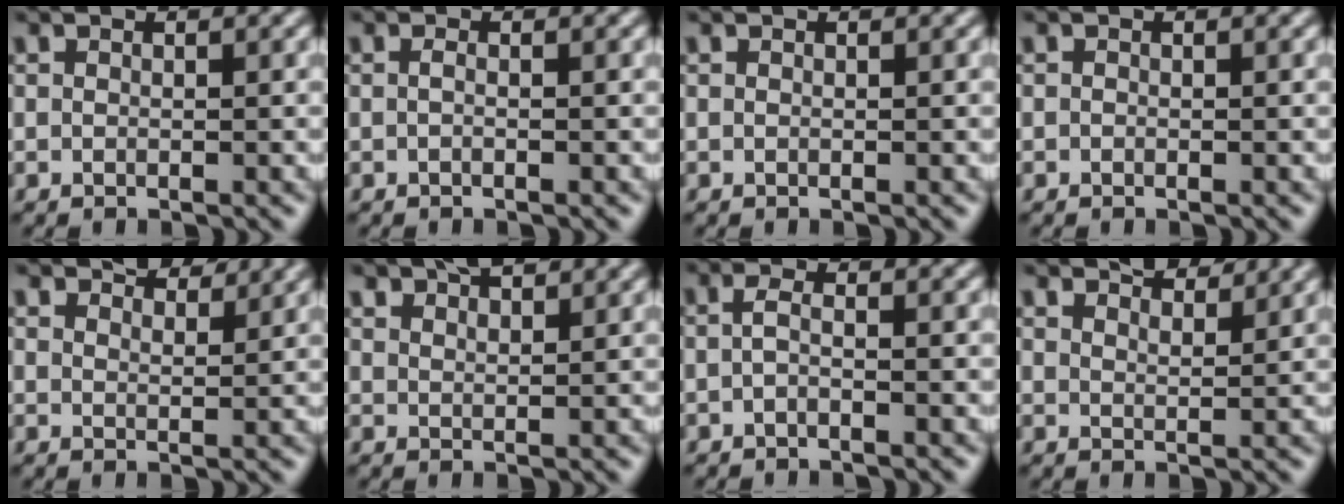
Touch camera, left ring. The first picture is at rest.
{"total": 0.5, "force": [-0.2, 0.1, 0.5], "torque": [-0.011, -0.001, -0.005]}
{"total": 0.0}
{"total": 0.0}
{"total": 3.3, "force": [3.1, 0.5, 0.9], "torque": [-0.015, -0.001, 0.045]}
{"total": 3.2, "force": [2.8, 0.8, 1.3], "torque": [-0.023, 0.005, 0.048]}
{"total": 1.1, "force": [-0.4, 0.3, 1.0], "torque": [-0.022, -0.001, -0.011]}
{"total": 3.6, "force": [3.4, 0.5, 1.2], "torque": [-0.014, -0.001, 0.050]}